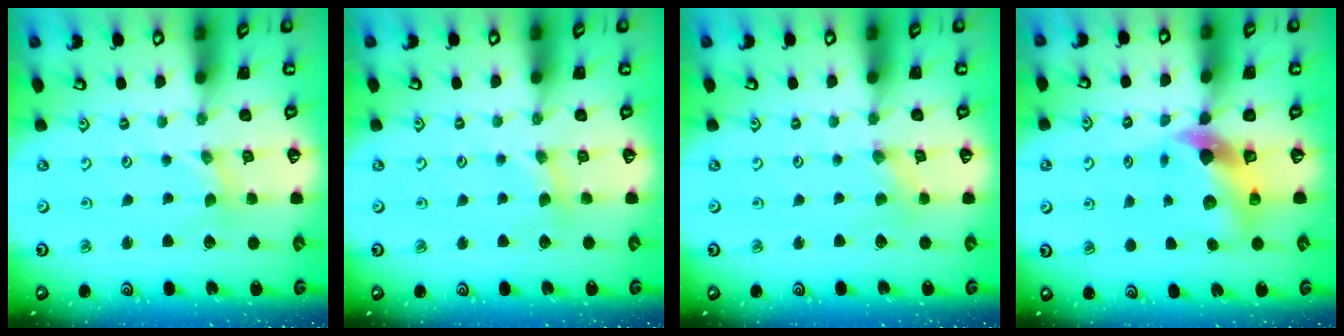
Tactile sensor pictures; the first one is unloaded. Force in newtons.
{"total": 2.1, "press": 2.0, "slide": 0.3}
{"total": 0.6, "press": 0.6, "slide": 0.1}
{"total": 8.2, "press": 8.1, "slide": 1.2}